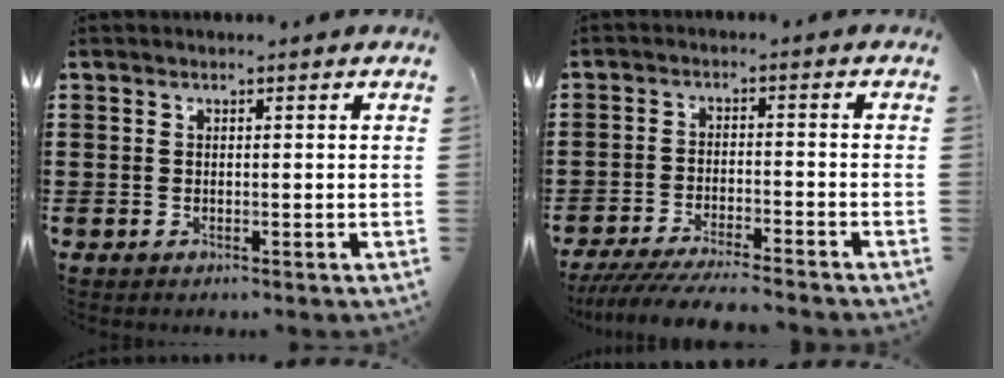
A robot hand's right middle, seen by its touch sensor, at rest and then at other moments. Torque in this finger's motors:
{"motor_torque": [1.34, -0.30, 0.18, 0.18]}